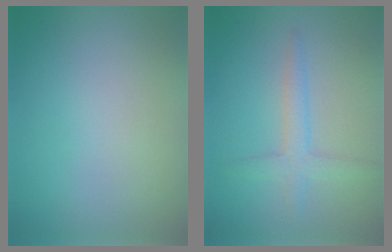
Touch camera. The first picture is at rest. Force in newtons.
{"total": 2.4, "press": 2.4, "slide": 0.1}